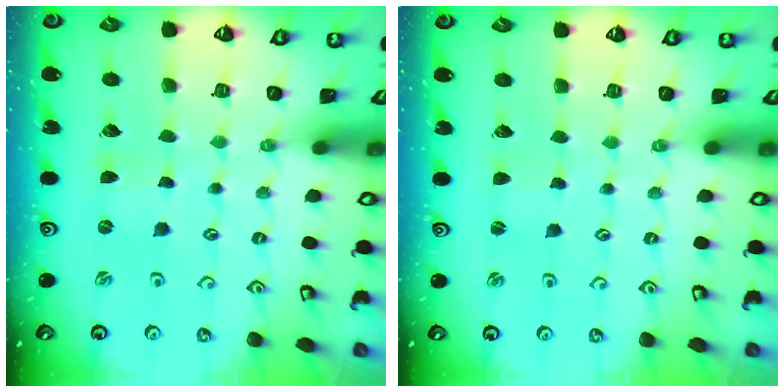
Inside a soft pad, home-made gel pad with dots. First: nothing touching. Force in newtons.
{"total": 0.8, "press": 0.8, "slide": 0.1}